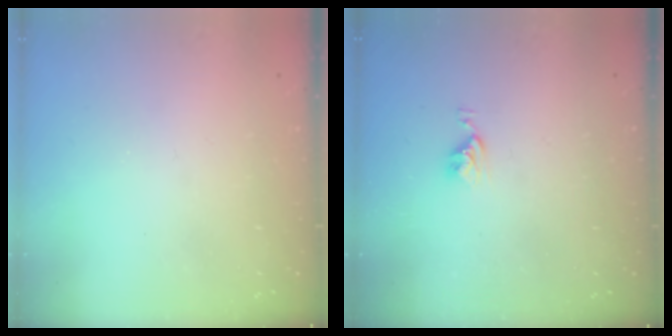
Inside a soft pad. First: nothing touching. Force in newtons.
{"total": 4.0, "press": 4.0, "slide": 0.5}